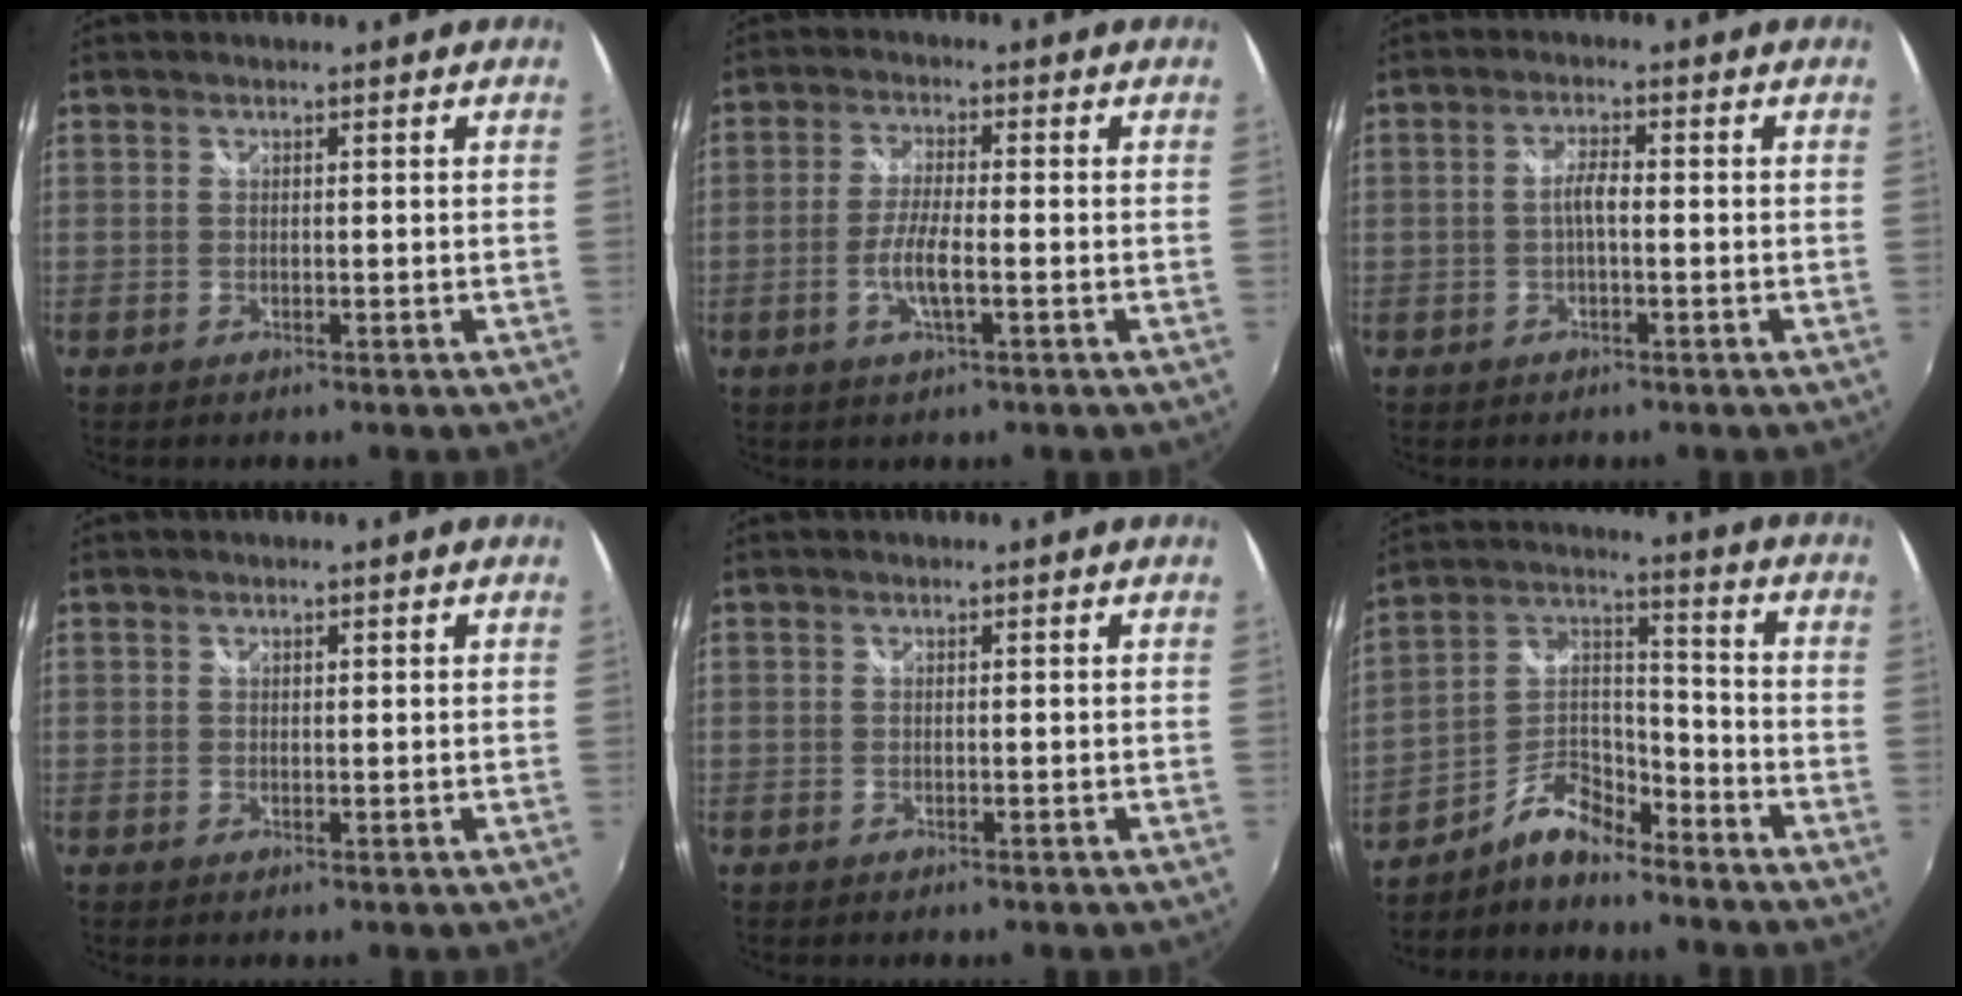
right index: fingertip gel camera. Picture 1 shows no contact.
{"total": 5.5, "force": [-1.8, 0.9, 5.2], "torque": [-0.107, -0.003, -0.034]}
{"total": 2.5, "force": [-0.5, 0.5, 2.4], "torque": [-0.048, 0.008, -0.009]}
{"total": 0.5, "force": [0.4, 0.3, 0.2], "torque": [-0.003, 0.002, 0.007]}
{"total": 0.0}
{"total": 8.8, "force": [-7.1, 3.2, 4.0], "torque": [-0.093, 0.038, -0.144]}